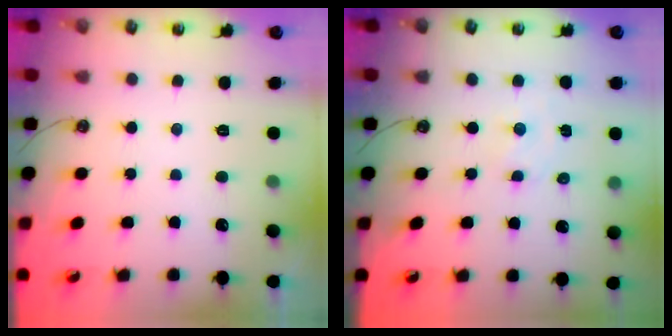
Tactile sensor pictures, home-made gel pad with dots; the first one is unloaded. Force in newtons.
{"total": 0.8, "press": 0.8, "slide": 0.2}